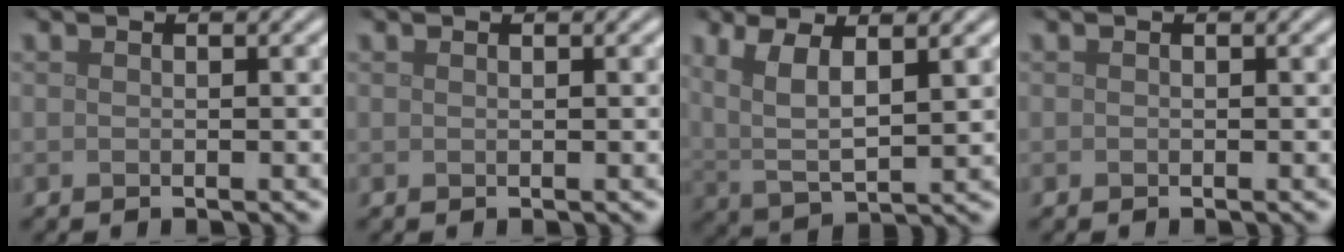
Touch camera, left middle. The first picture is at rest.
{"total": 0.0}
{"total": 5.5, "force": [2.1, 2.1, 4.6], "torque": [-0.102, -0.002, 0.042]}
{"total": 0.0}